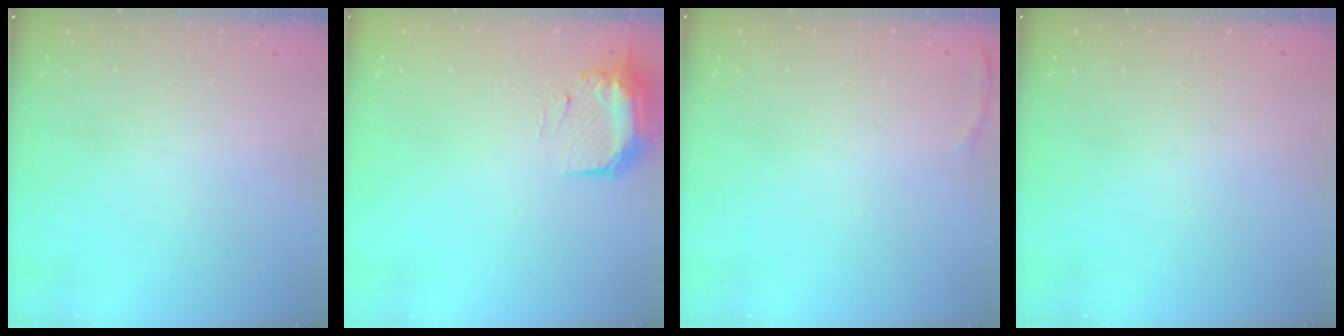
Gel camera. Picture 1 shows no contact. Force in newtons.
{"total": 9.2, "press": 9.0, "slide": 1.5}
{"total": 5.2, "press": 5.1, "slide": 1.2}
{"total": 0.0}